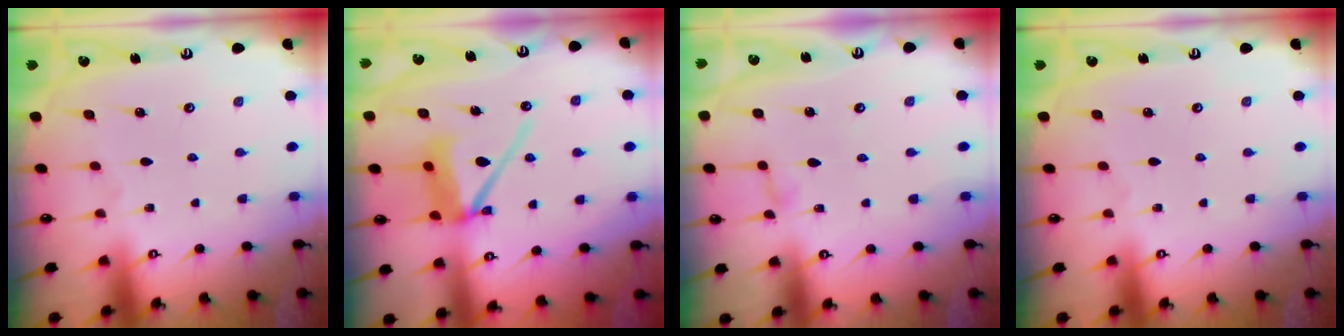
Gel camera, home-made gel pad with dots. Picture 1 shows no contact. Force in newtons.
{"total": 10.6, "press": 10.5, "slide": 1.6}
{"total": 2.9, "press": 2.9, "slide": 0.2}
{"total": 0.0}